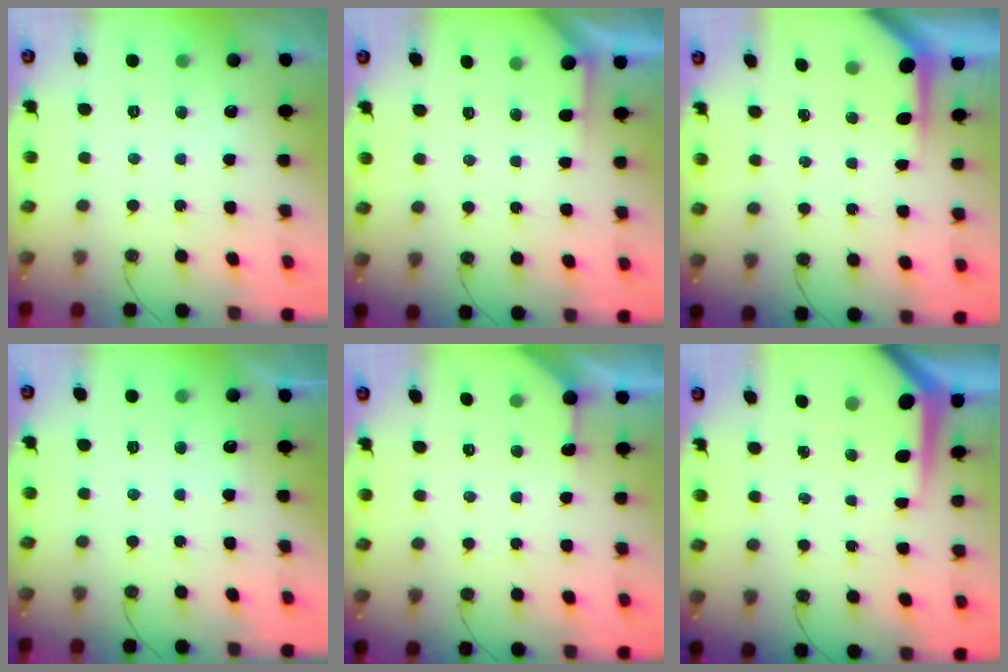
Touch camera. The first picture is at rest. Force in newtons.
{"total": 1.7, "press": 1.6, "slide": 0.2}
{"total": 3.7, "press": 3.7, "slide": 0.3}
{"total": 2.8, "press": 2.8, "slide": 0.5}
{"total": 3.0, "press": 2.9, "slide": 0.4}
{"total": 6.6, "press": 6.6, "slide": 0.5}